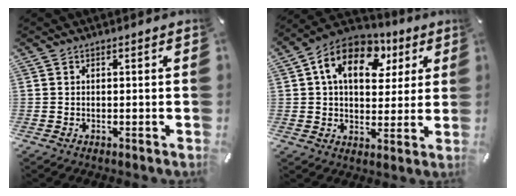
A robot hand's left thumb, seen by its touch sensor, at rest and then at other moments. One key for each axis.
{"total": 14.8, "fx": 5.7, "fy": 10.3, "fz": 9.0, "tx": -0.147, "ty": -0.006, "tz": 0.101}